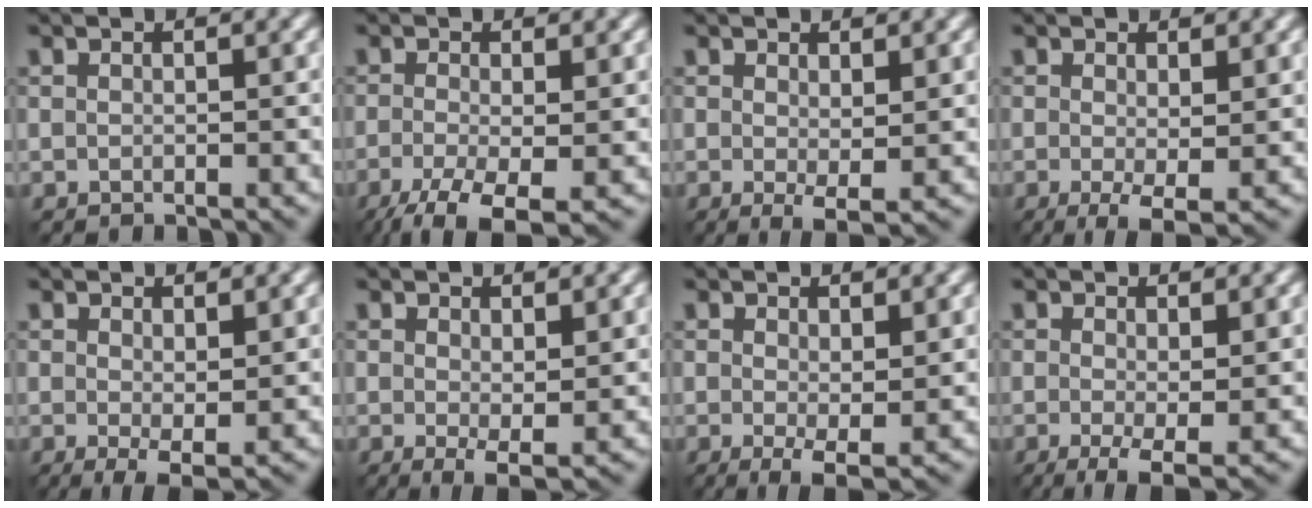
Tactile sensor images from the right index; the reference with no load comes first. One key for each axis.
{"total": 6.5, "fx": -3.5, "fy": 2.1, "fz": 5.1, "tx": -0.107, "ty": -0.017, "tz": -0.061}
{"total": 2.2, "fx": 0.2, "fy": 0.5, "fz": 2.1, "tx": -0.038, "ty": -0.011, "tz": 0.007}
{"total": 3.3, "fx": -0.6, "fy": 0.9, "fz": 3.2, "tx": -0.060, "ty": -0.013, "tz": -0.008}
{"total": 2.4, "fx": 0.1, "fy": 0.7, "fz": 2.3, "tx": -0.040, "ty": -0.010, "tz": 0.006}
{"total": 2.5, "fx": 0.2, "fy": 0.7, "fz": 2.4, "tx": -0.041, "ty": -0.011, "tz": 0.007}
{"total": 3.0, "fx": -0.1, "fy": 0.8, "fz": 2.9, "tx": -0.052, "ty": -0.011, "tz": 0.001}
{"total": 3.7, "fx": -0.9, "fy": 0.9, "fz": 3.5, "tx": -0.068, "ty": -0.012, "tz": -0.015}